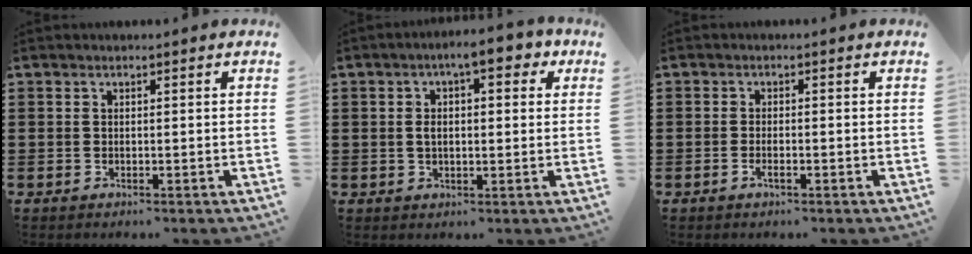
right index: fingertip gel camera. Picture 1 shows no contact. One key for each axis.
{"total": 5.7, "fx": 2.1, "fy": 1.8, "fz": 4.9, "tx": -0.085, "ty": 0.003, "tz": 0.029}
{"total": 1.2, "fx": -0.6, "fy": 0.2, "fz": 1.0, "tx": -0.026, "ty": -0.006, "tz": -0.012}